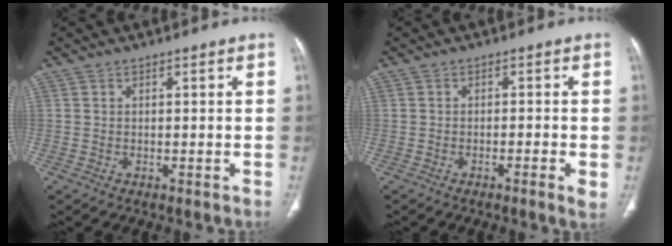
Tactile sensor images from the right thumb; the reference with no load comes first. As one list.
[{"total": 2.9, "force": [-1.0, 0.2, 2.7], "torque": [-0.051, -0.002, -0.018]}]